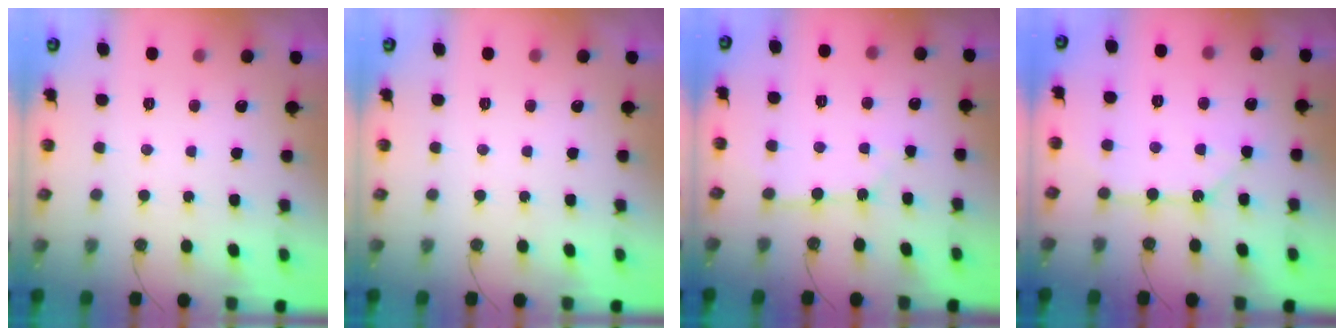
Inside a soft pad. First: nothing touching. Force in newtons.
{"total": 0.0}
{"total": 3.4, "press": 3.4, "slide": 0.2}
{"total": 11.0, "press": 10.9, "slide": 1.4}